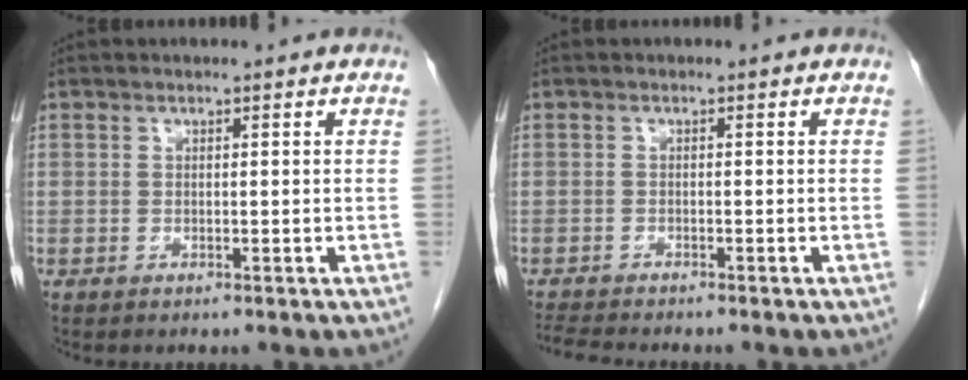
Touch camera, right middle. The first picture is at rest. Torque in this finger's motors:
{"motor_torque": [0.03, 0.04, -0.03, 0.00]}